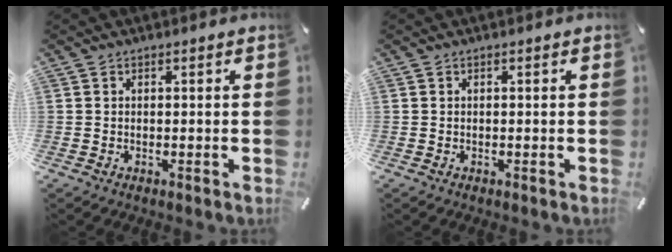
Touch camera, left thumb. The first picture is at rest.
{"total": 0.0}